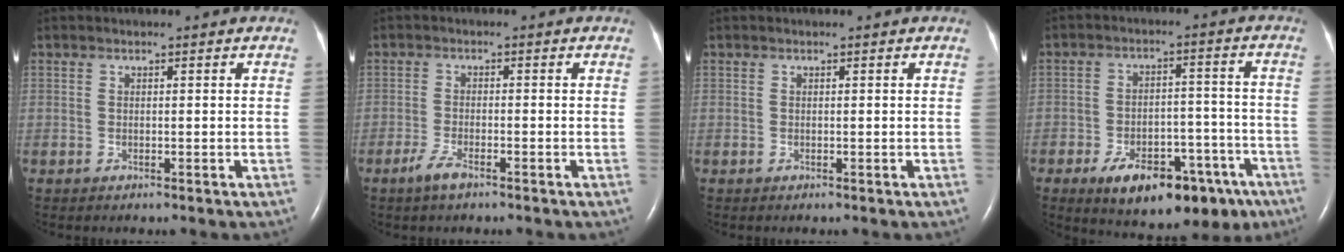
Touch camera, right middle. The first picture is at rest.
{"total": 2.7, "force": [-1.9, 0.5, 1.9], "torque": [-0.046, -0.003, -0.038]}
{"total": 0.0}
{"total": 16.8, "force": [-10.5, 7.6, 10.6], "torque": [-0.111, 0.024, -0.144]}